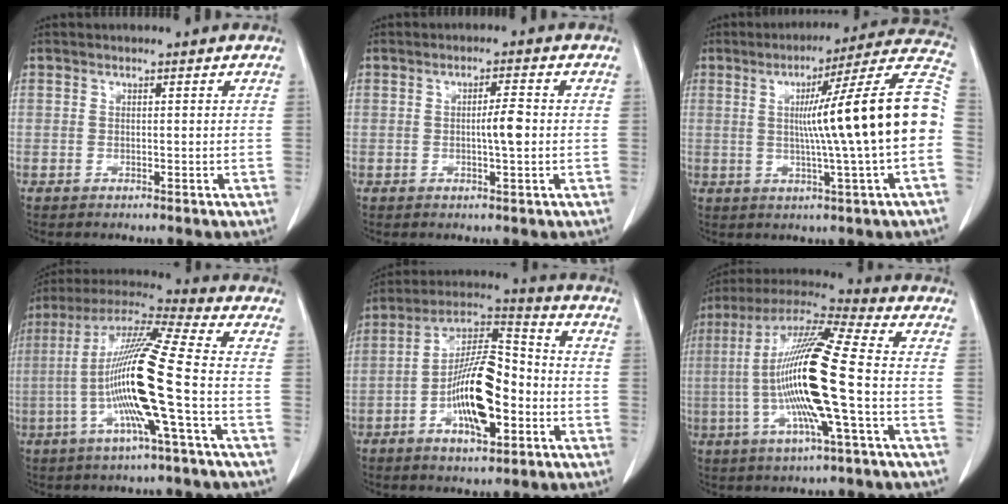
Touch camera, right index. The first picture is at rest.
{"total": 3.2, "force": [-0.2, 0.2, 3.1], "torque": [-0.055, -0.001, -0.004]}
{"total": 18.7, "force": [0.2, -1.7, 18.6], "torque": [-0.250, 0.021, -0.010]}
{"total": 16.1, "force": [-3.4, -1.0, 15.7], "torque": [-0.306, 0.000, -0.079]}
{"total": 14.3, "force": [-4.2, 4.5, 12.9], "torque": [-0.239, 0.013, -0.072]}
{"total": 17.9, "force": [-2.6, 0.3, 17.7], "torque": [-0.352, -0.001, -0.059]}